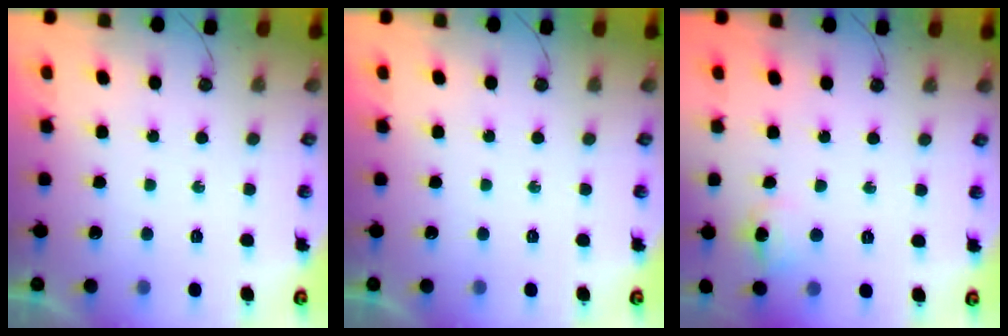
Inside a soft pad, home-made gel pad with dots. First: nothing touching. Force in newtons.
{"total": 0.0}
{"total": 6.1, "press": 6.1, "slide": 0.6}